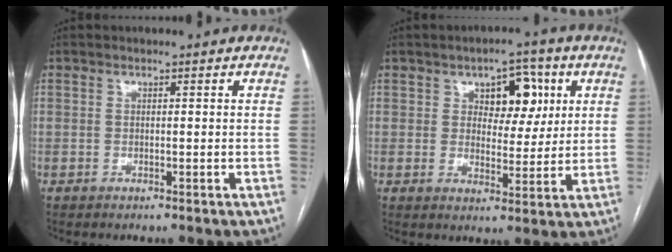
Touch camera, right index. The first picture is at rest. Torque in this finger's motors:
{"motor_torque": [0.18, 0.09, 0.15, 0.03]}